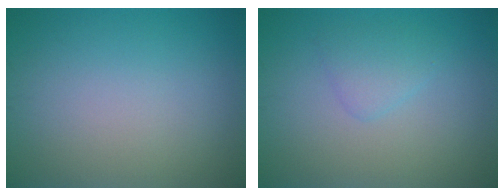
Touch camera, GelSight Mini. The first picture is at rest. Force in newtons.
{"total": 1.8, "press": 1.8, "slide": 0.1}